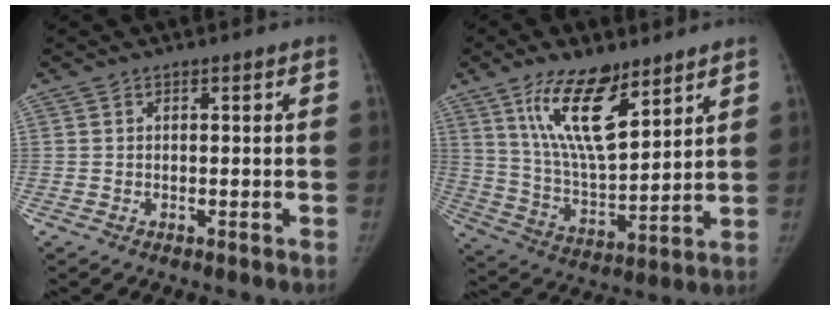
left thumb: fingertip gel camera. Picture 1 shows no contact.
{"total": 15.9, "force": [9.5, 6.2, 11.2], "torque": [-0.168, -0.057, 0.185]}